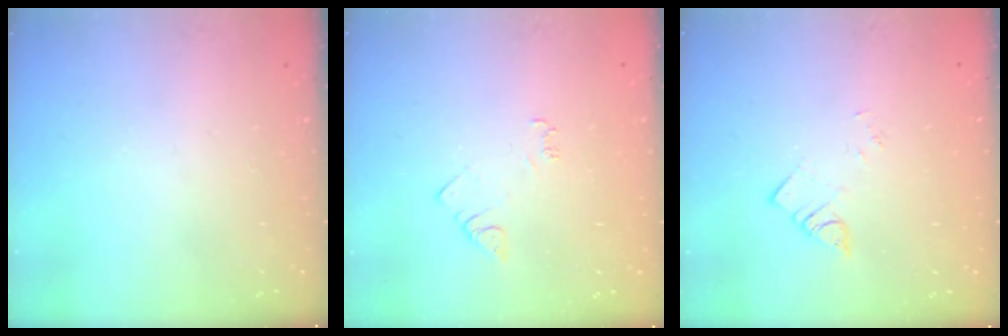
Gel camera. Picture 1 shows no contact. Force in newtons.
{"total": 3.8, "press": 3.7, "slide": 0.5}
{"total": 2.2, "press": 2.2, "slide": 0.2}